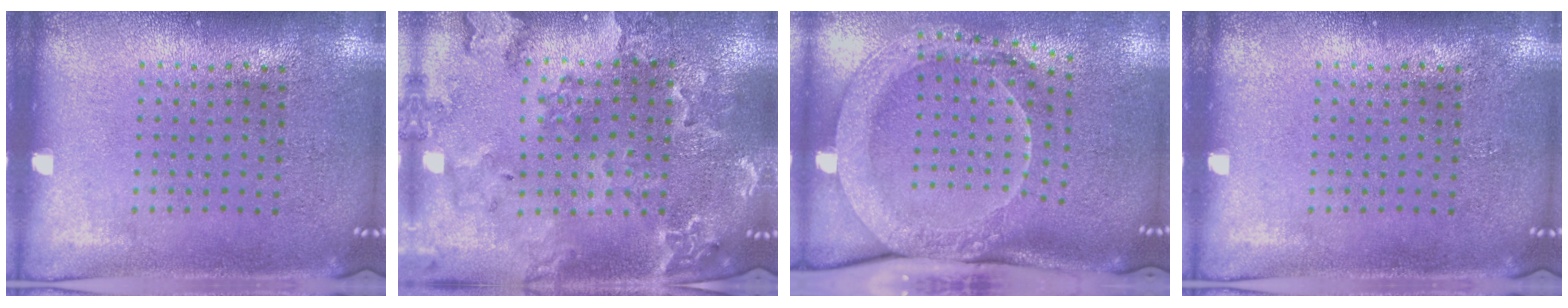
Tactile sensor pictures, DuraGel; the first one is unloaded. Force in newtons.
{"total": 1.7, "press": 1.7, "slide": 0.3}
{"total": 2.1, "press": 2.0, "slide": 0.8}
{"total": 0.0}